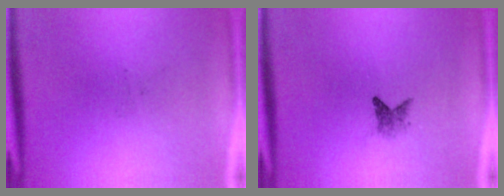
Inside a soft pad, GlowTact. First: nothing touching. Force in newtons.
{"total": 1.6}